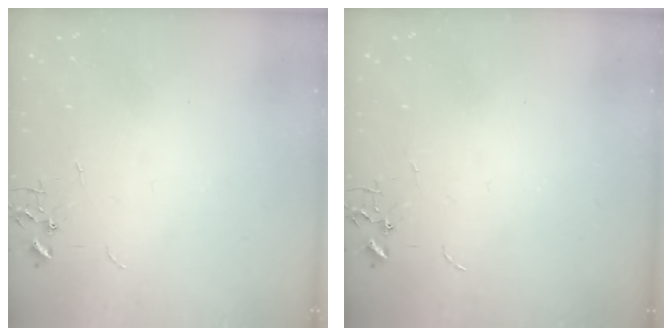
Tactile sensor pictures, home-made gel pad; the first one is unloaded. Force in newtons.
{"total": 0.0}